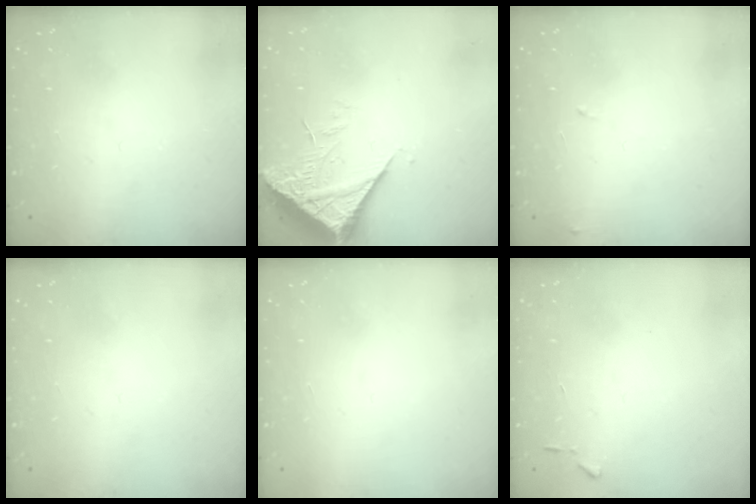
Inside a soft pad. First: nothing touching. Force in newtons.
{"total": 8.0, "press": 8.0, "slide": 0.8}
{"total": 8.1, "press": 8.1, "slide": 0.6}
{"total": 0.0}
{"total": 1.5, "press": 1.5, "slide": 0.1}
{"total": 3.9, "press": 3.9, "slide": 0.5}